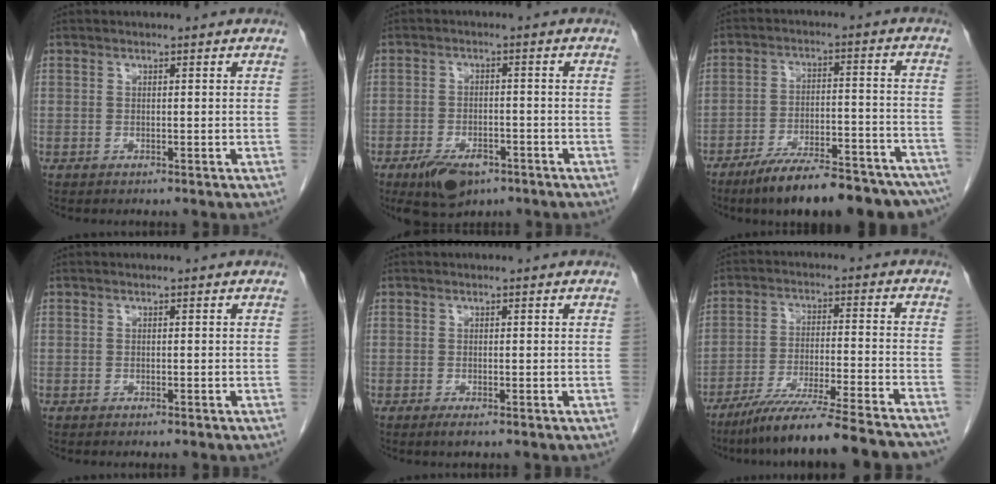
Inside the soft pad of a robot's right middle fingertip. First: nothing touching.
{"total": 6.8, "force": [-4.2, 3.2, 4.3], "torque": [-0.078, -0.005, -0.064]}
{"total": 21.0, "force": [-17.0, 4.1, 11.7], "torque": [-0.112, 0.018, -0.242]}
{"total": 0.0}
{"total": 0.8, "force": [-0.5, 0.0, 0.7], "torque": [-0.013, -0.003, -0.008]}
{"total": 19.7, "force": [-17.2, -0.5, 9.5], "torque": [-0.125, -0.036, -0.261]}